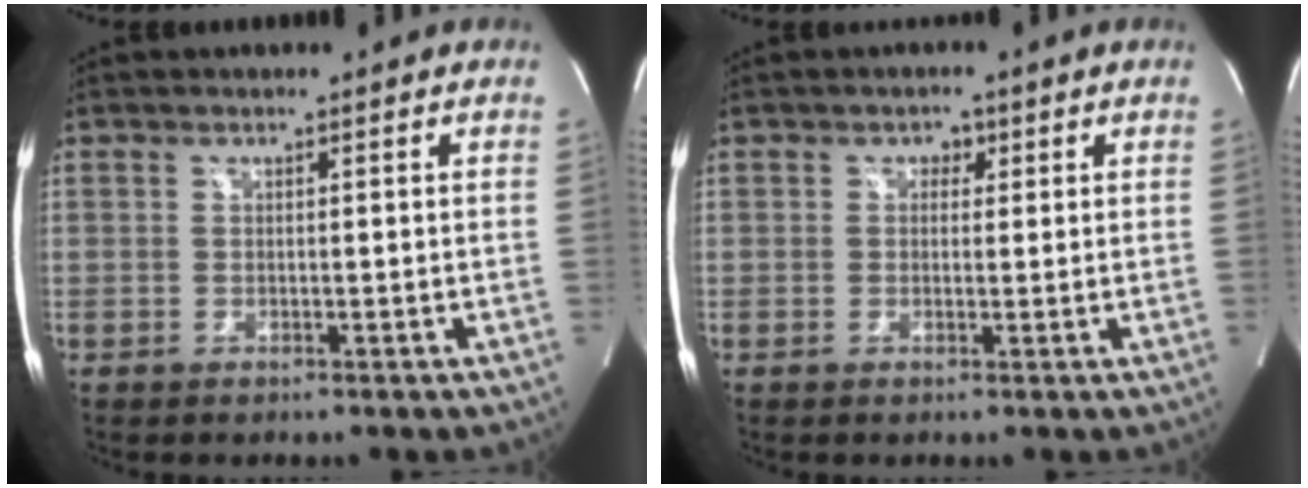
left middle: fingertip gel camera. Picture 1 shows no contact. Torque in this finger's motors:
{"motor_torque": [-0.18, 0.10, -0.07, -0.01]}